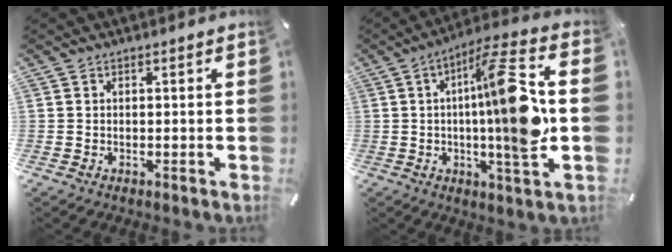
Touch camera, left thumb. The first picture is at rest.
{"total": 18.1, "force": [1.2, 2.4, 17.9], "torque": [-0.292, -0.008, 0.006]}